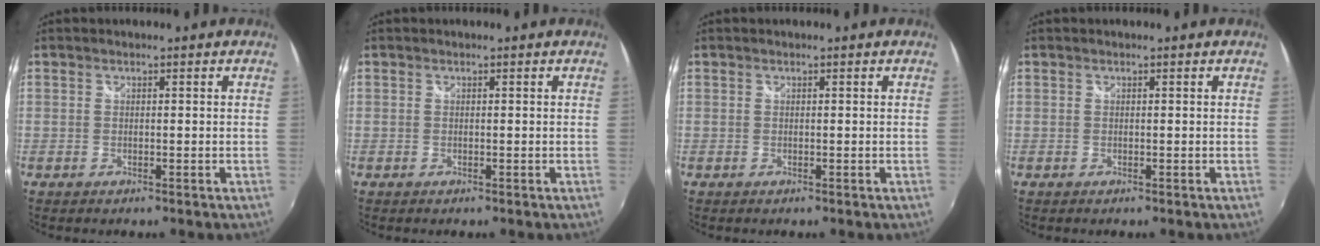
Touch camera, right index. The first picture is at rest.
{"total": 0.0}
{"total": 0.0}
{"total": 0.0}